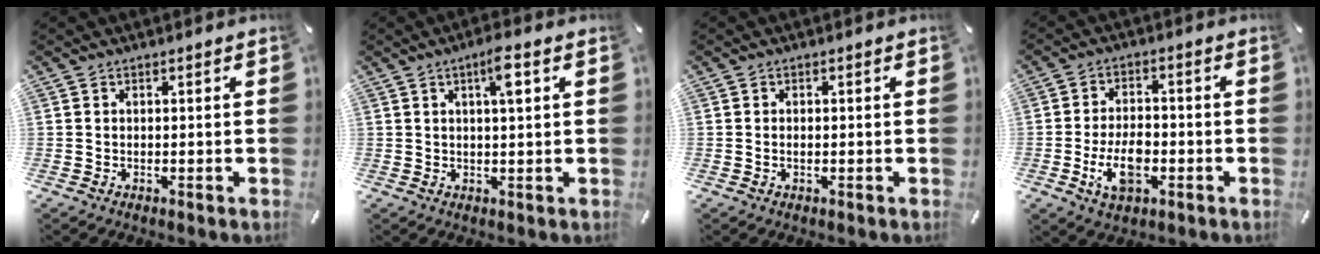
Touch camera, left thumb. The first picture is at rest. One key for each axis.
{"total": 5.0, "fx": 1.7, "fy": 0.7, "fz": 4.6, "tx": -0.077, "ty": -0.003, "tz": 0.021}
{"total": 1.0, "fx": -0.1, "fy": 0.5, "fz": 0.8, "tx": -0.017, "ty": 0.001, "tz": -0.003}
{"total": 8.9, "fx": -2.8, "fy": 5.0, "fz": 6.8, "tx": -0.141, "ty": 0.010, "tz": -0.049}